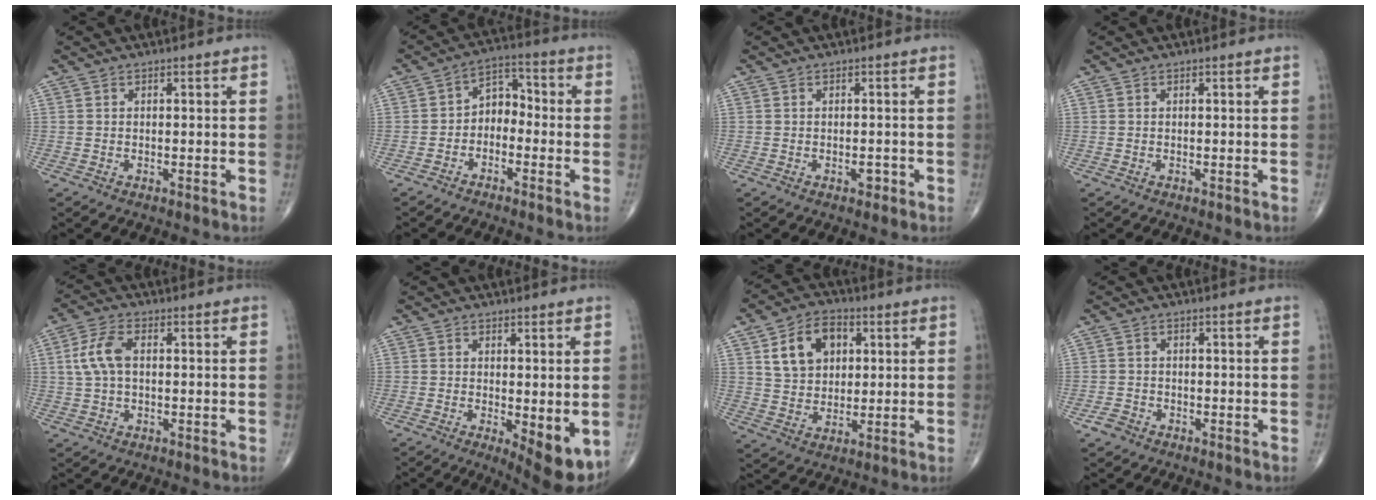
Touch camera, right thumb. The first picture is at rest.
{"total": 5.8, "force": [-2.0, 4.2, 3.5], "torque": [-0.032, 0.037, -0.052]}
{"total": 1.5, "force": [-0.6, 0.8, 1.0], "torque": [-0.011, 0.001, -0.009]}
{"total": 0.0}
{"total": 6.7, "force": [0.9, 3.7, 5.5], "torque": [-0.123, 0.016, 0.015]}
{"total": 7.7, "force": [-1.4, 2.6, 7.1], "torque": [-0.095, -0.022, -0.014]}
{"total": 11.1, "force": [3.8, 8.0, 6.7], "torque": [-0.084, -0.003, 0.067]}
{"total": 2.1, "force": [-1.3, 1.5, 0.6], "torque": [-0.012, 0.008, -0.025]}